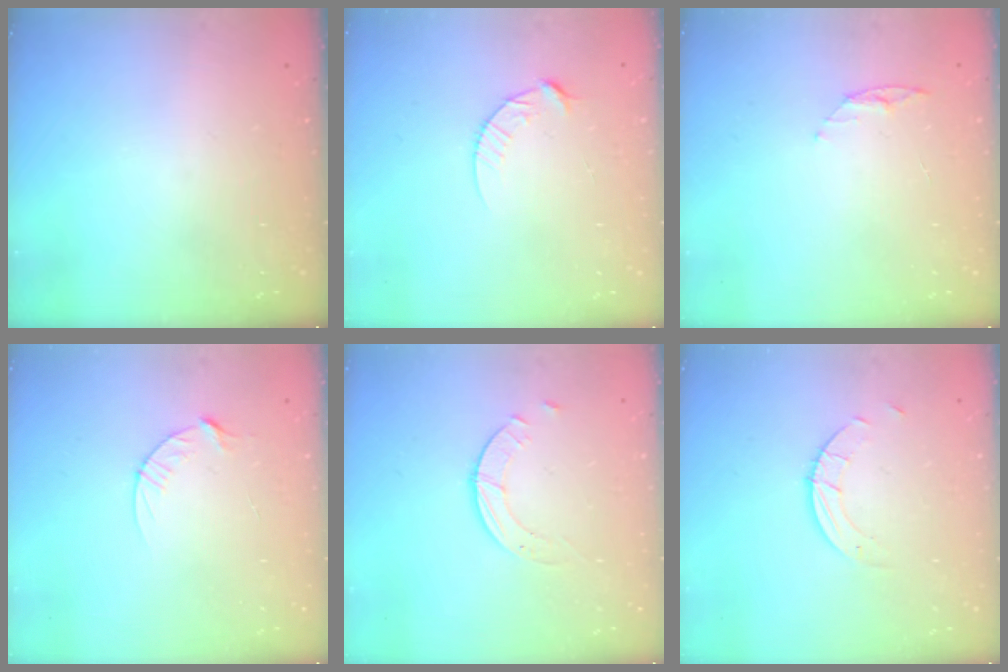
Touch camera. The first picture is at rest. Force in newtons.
{"total": 6.6, "press": 6.6, "slide": 0.7}
{"total": 4.5, "press": 4.4, "slide": 0.5}
{"total": 4.4, "press": 4.4, "slide": 0.6}
{"total": 1.8, "press": 1.8, "slide": 0.2}
{"total": 2.5, "press": 2.5, "slide": 0.2}